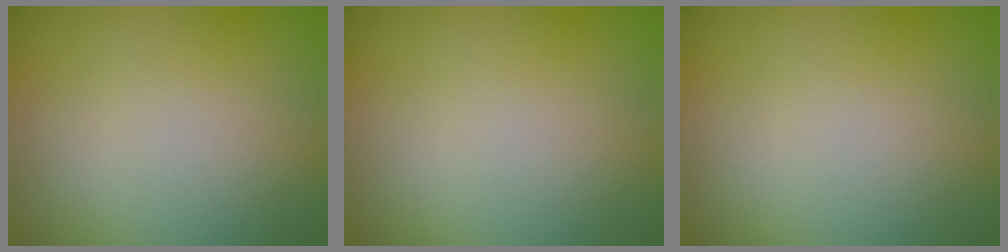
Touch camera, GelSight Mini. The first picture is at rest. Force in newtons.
{"total": 0.0}
{"total": 0.0}